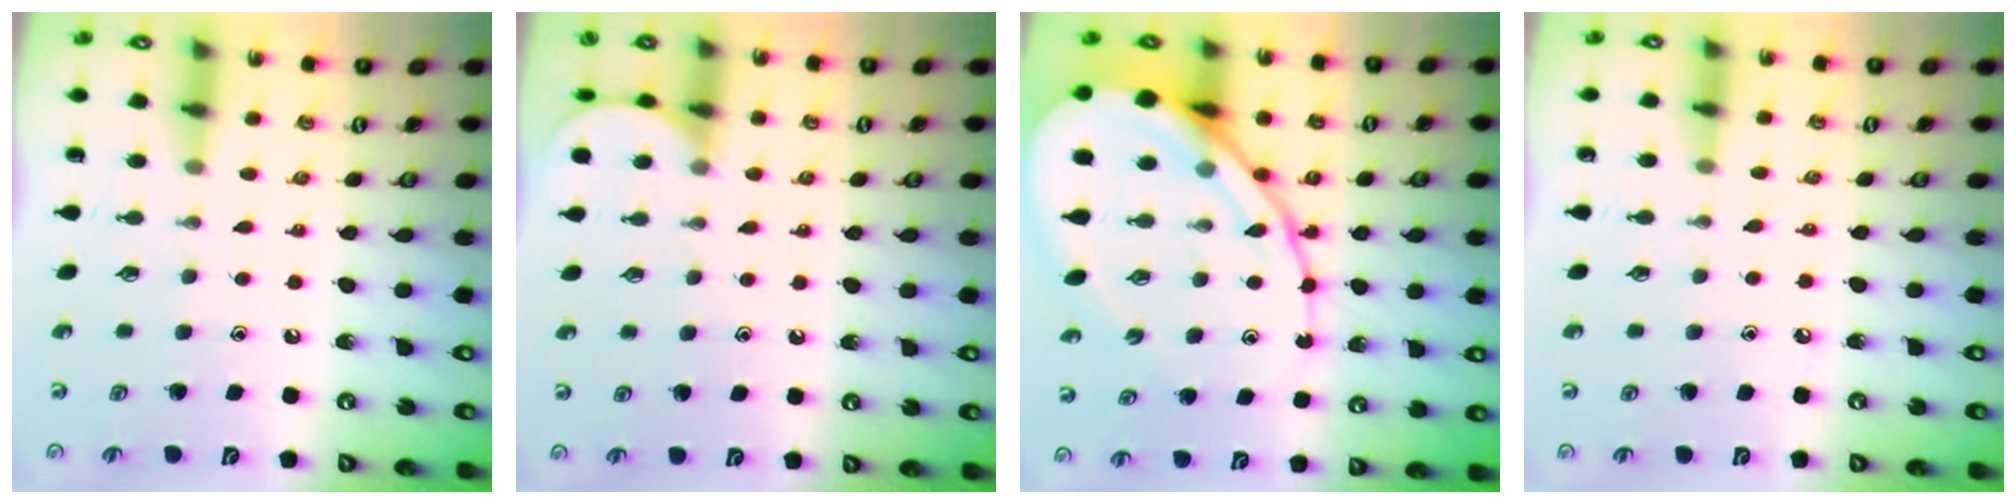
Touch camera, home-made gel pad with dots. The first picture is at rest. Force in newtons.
{"total": 3.9, "press": 3.8, "slide": 0.5}
{"total": 18.7, "press": 18.6, "slide": 2.1}
{"total": 3.9, "press": 3.8, "slide": 0.5}